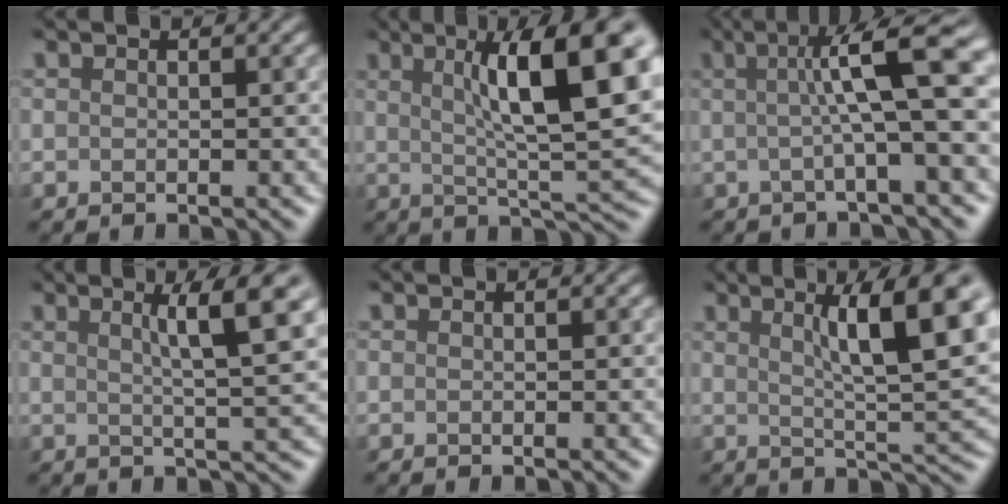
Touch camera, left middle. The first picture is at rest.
{"total": 11.8, "force": [3.1, 2.6, 11.1], "torque": [-0.148, 0.009, 0.050]}
{"total": 8.6, "force": [1.2, 1.5, 8.4], "torque": [-0.104, 0.012, 0.014]}
{"total": 6.9, "force": [2.4, 1.1, 6.3], "torque": [-0.070, 0.009, 0.035]}
{"total": 0.0}
{"total": 9.8, "force": [3.2, 2.0, 9.0], "torque": [-0.113, 0.005, 0.053]}